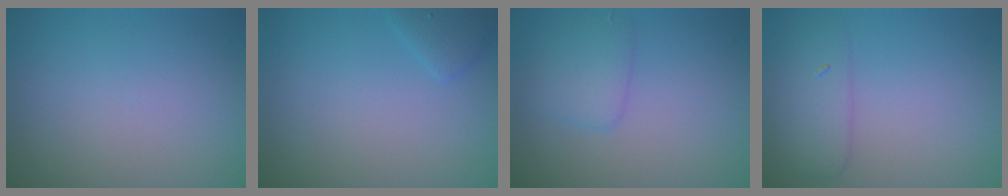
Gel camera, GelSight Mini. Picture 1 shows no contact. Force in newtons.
{"total": 1.3, "press": 1.3, "slide": 0.2}
{"total": 2.2, "press": 2.2, "slide": 0.1}
{"total": 3.0, "press": 3.0, "slide": 0.2}